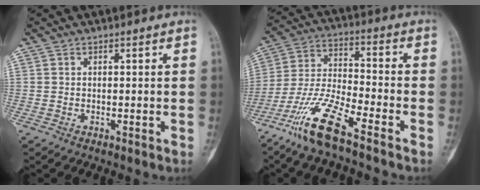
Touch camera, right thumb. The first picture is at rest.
{"total": 12.9, "force": [-8.9, 2.0, 9.1], "torque": [-0.202, 0.041, -0.177]}